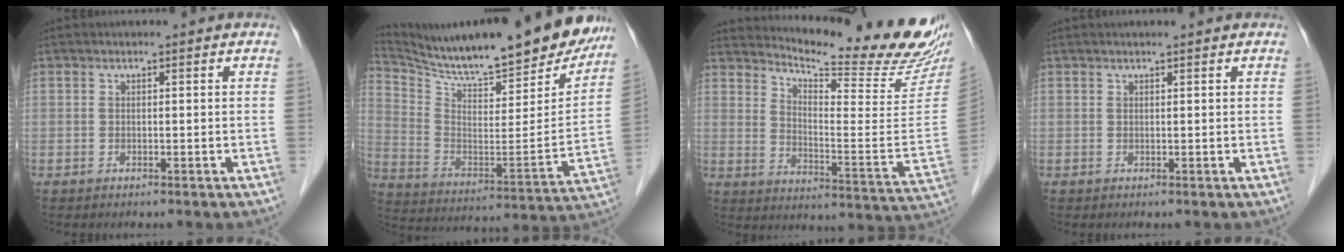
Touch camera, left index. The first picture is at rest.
{"total": 26.7, "force": [23.5, 3.9, 12.0], "torque": [-0.207, -0.066, 0.340]}
{"total": 20.5, "force": [19.4, 0.8, 6.7], "torque": [-0.114, -0.118, 0.244]}
{"total": 1.8, "force": [1.6, 0.0, 0.9], "torque": [-0.009, 0.020, 0.024]}